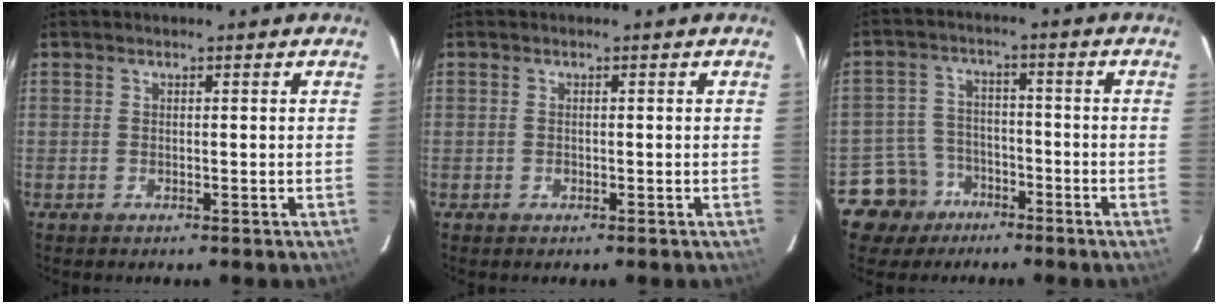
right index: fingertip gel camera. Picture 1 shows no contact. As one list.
[{"total": 0.6, "force": [-0.2, 0.4, 0.3], "torque": [-0.005, 0.001, -0.003]}, {"total": 7.8, "force": [-4.9, 6.1, 0.3], "torque": [-0.028, 0.031, -0.078]}]